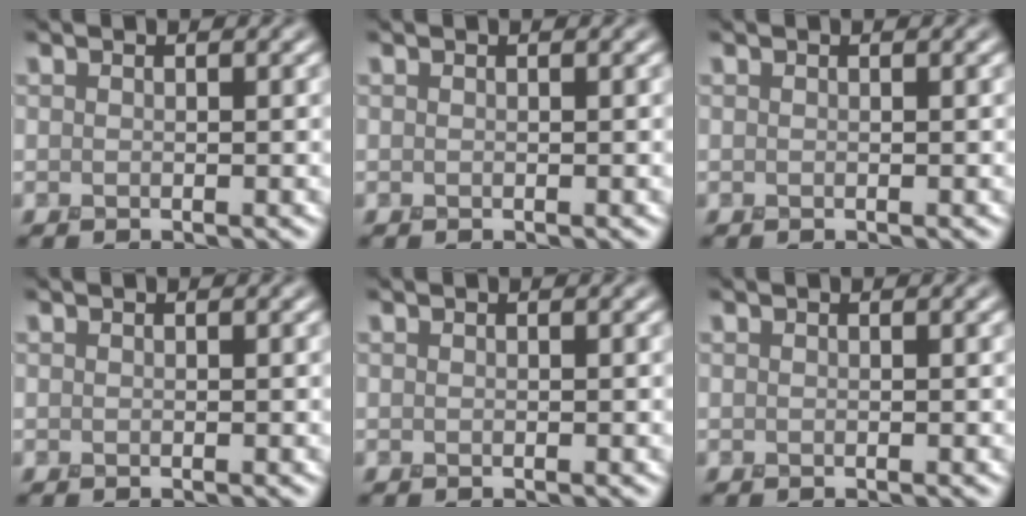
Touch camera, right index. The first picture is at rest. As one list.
[{"total": 0.0}, {"total": 0.0}, {"total": 0.0}, {"total": 0.0}, {"total": 0.0}]